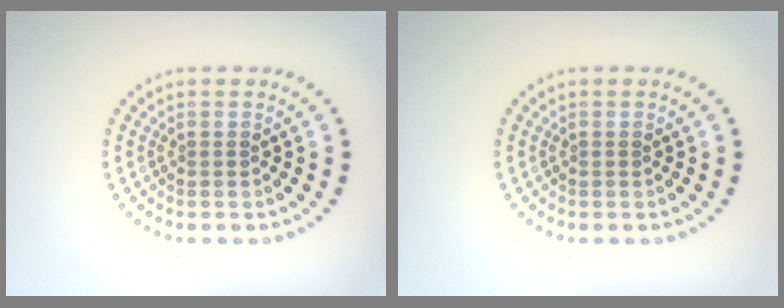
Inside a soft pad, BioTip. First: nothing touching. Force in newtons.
{"total": 0.0}